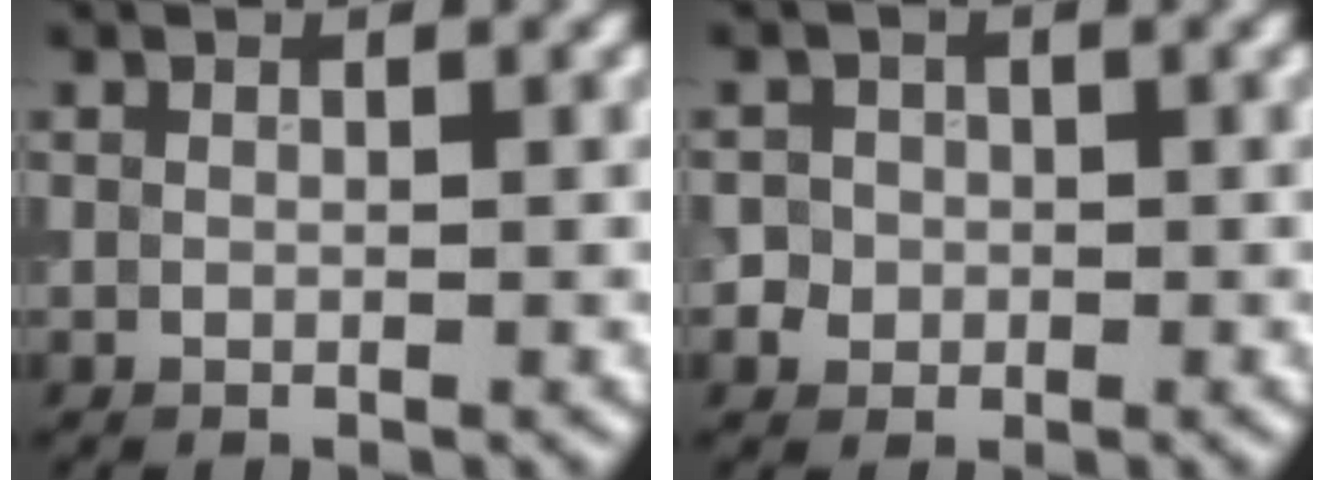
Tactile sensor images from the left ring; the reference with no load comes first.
{"total": 2.7, "force": [-0.2, 2.6, 0.7], "torque": [0.010, 0.014, -0.015]}